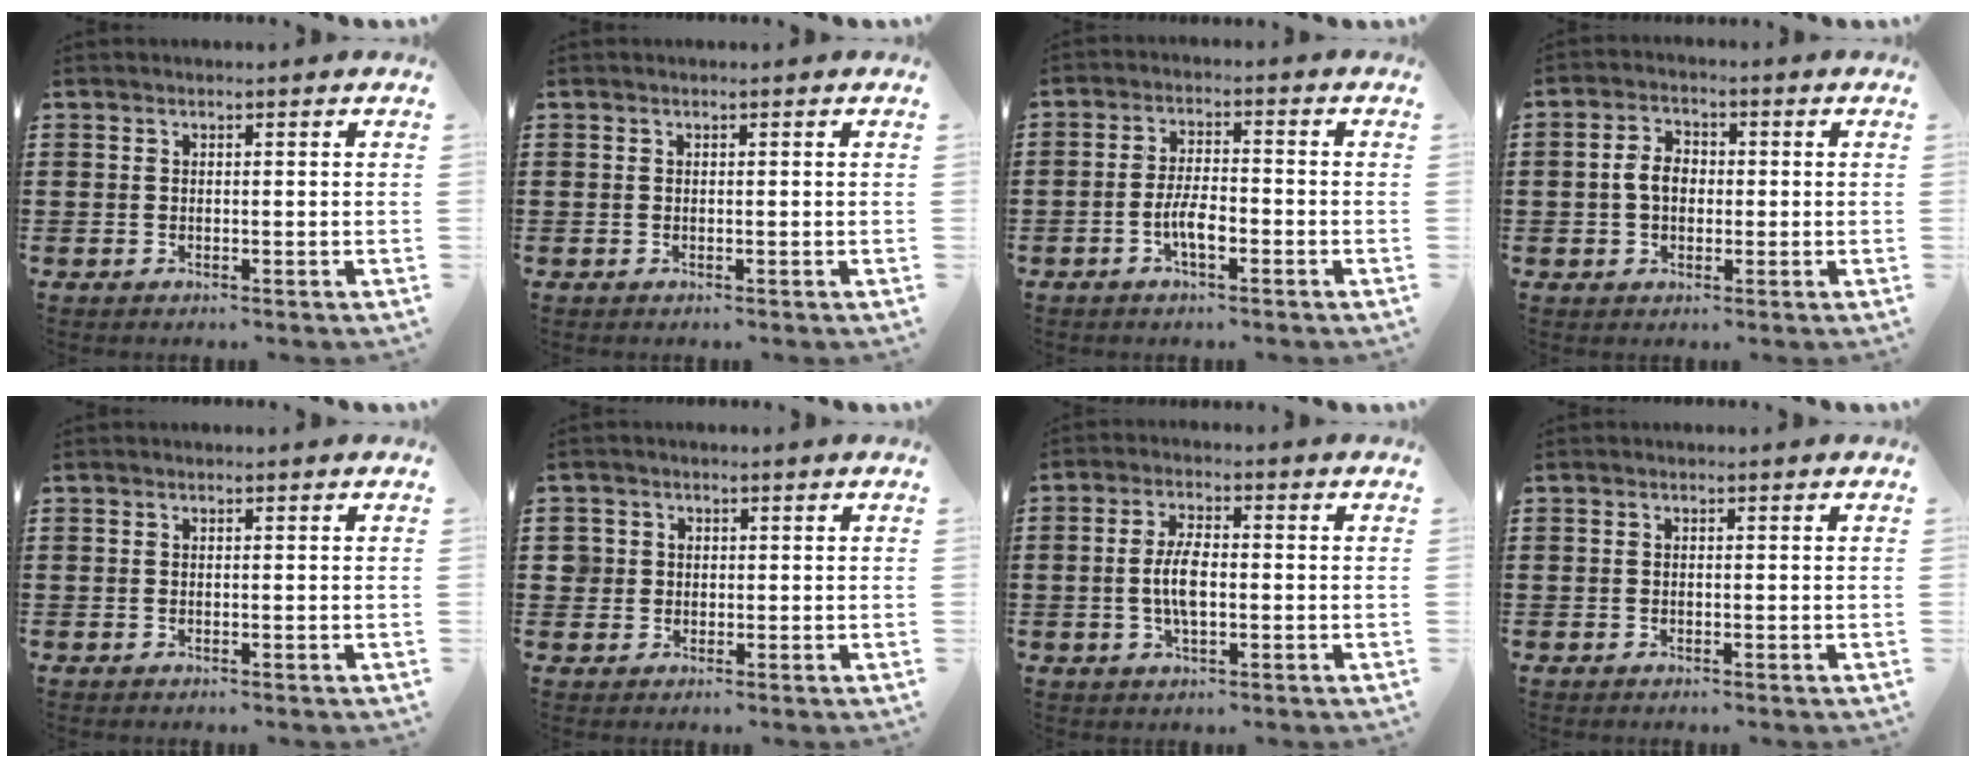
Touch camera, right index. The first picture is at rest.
{"total": 0.0}
{"total": 4.6, "force": [-1.8, 1.0, 4.1], "torque": [-0.084, -0.001, -0.038]}
{"total": 3.7, "force": [-0.1, 2.3, 2.9], "torque": [-0.062, 0.008, -0.005]}
{"total": 0.0}
{"total": 2.4, "force": [0.3, 2.4, 0.3], "torque": [-0.018, 0.012, 0.004]}
{"total": 5.5, "force": [-0.6, 2.0, 5.0], "torque": [-0.107, -0.002, -0.015]}
{"total": 0.0}